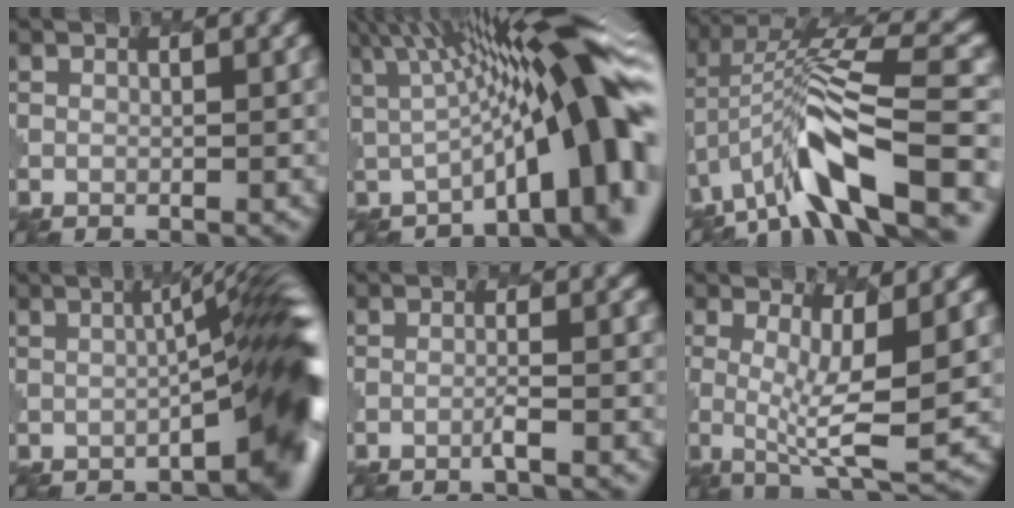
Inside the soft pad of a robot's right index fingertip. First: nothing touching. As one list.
[{"total": 8.8, "force": [1.3, 0.7, 8.7], "torque": [-0.122, 0.046, -0.016]}, {"total": 6.9, "force": [-2.9, 1.8, 6.0], "torque": [-0.137, 0.041, -0.079]}, {"total": 6.7, "force": [-0.6, 0.2, 6.7], "torque": [-0.074, 0.025, -0.036]}, {"total": 2.1, "force": [-0.5, -1.6, -1.3], "torque": [-0.006, 0.019, -0.034]}, {"total": 3.2, "force": [1.3, -0.9, 2.8], "torque": [-0.069, 0.013, -0.010]}]